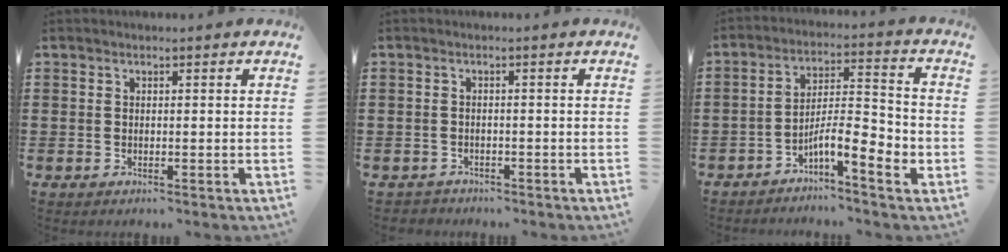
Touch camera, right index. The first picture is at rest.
{"total": 1.4, "force": [-1.3, 0.5, -0.2], "torque": [-0.001, 0.005, -0.032]}
{"total": 8.1, "force": [-4.3, 1.7, 6.7], "torque": [-0.118, -0.001, -0.079]}